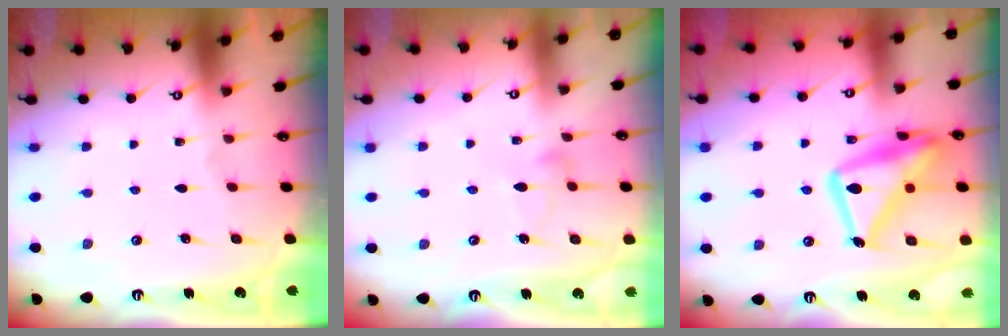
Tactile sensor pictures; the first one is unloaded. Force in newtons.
{"total": 3.9, "press": 3.9, "slide": 0.3}
{"total": 20.0, "press": 19.9, "slide": 1.6}